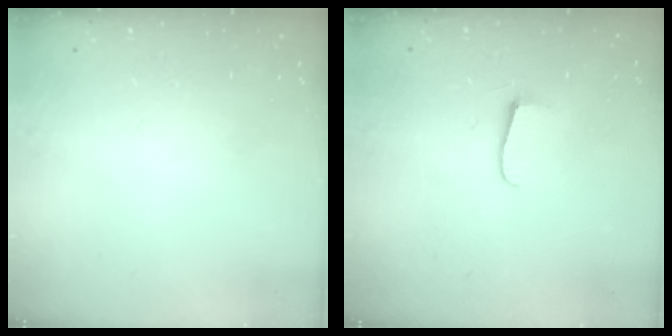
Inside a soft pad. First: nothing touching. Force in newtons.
{"total": 5.1, "press": 5.0, "slide": 0.6}